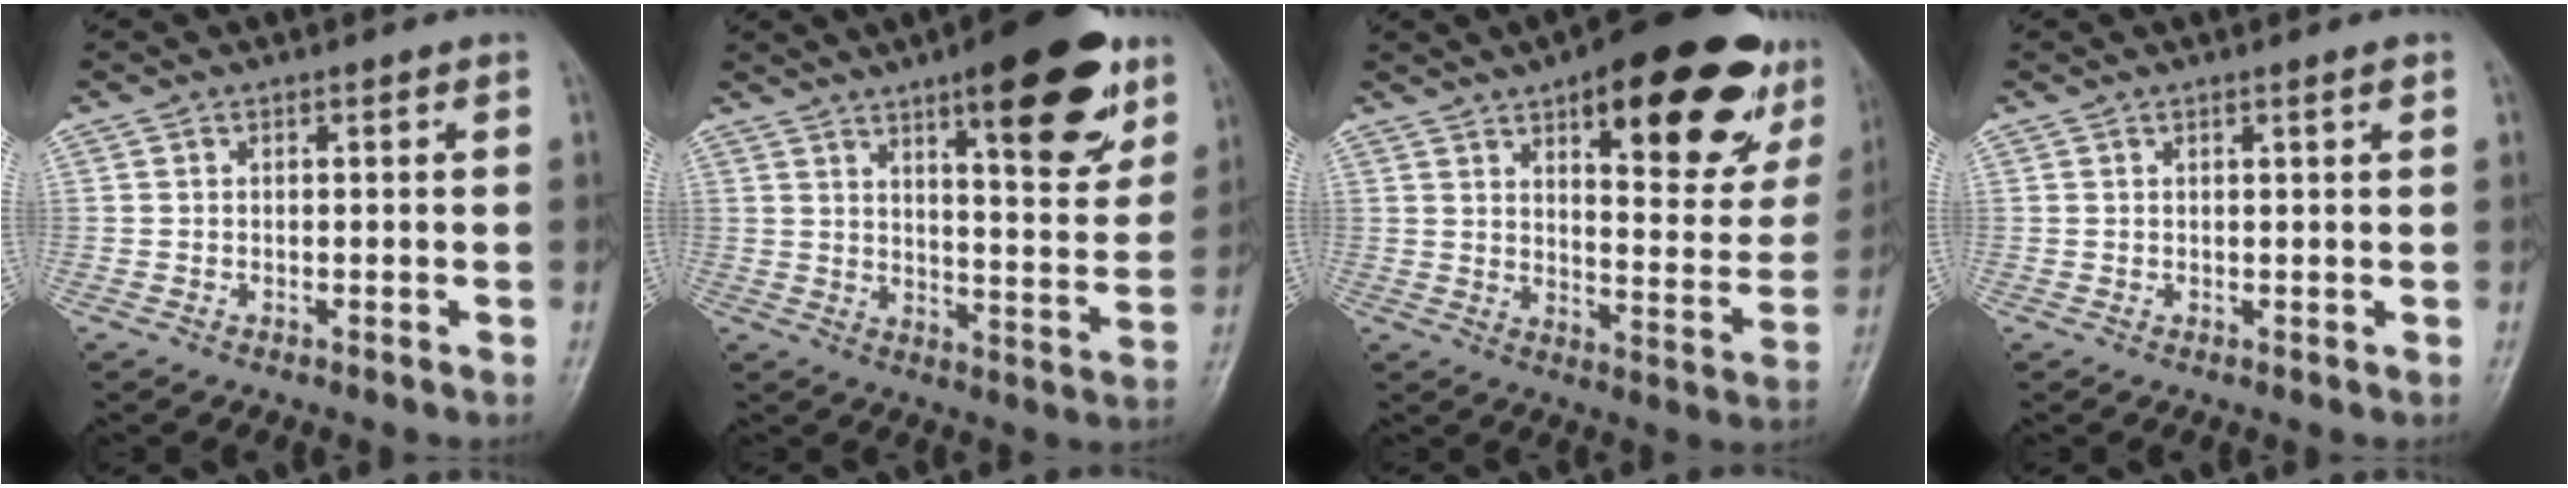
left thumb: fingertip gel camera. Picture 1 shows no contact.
{"total": 18.0, "force": [10.4, 5.3, 13.7], "torque": [-0.152, -0.050, 0.148]}
{"total": 25.1, "force": [13.8, 9.0, 18.9], "torque": [-0.209, -0.038, 0.193]}
{"total": 1.1, "force": [0.7, 0.0, 0.9], "torque": [-0.013, -0.002, 0.010]}